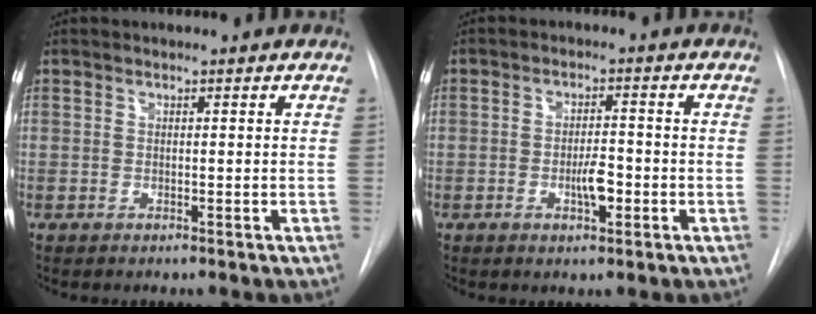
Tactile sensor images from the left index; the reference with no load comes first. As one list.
[{"total": 3.6, "force": [-1.2, 1.2, 3.2], "torque": [-0.053, 0.003, -0.019]}]